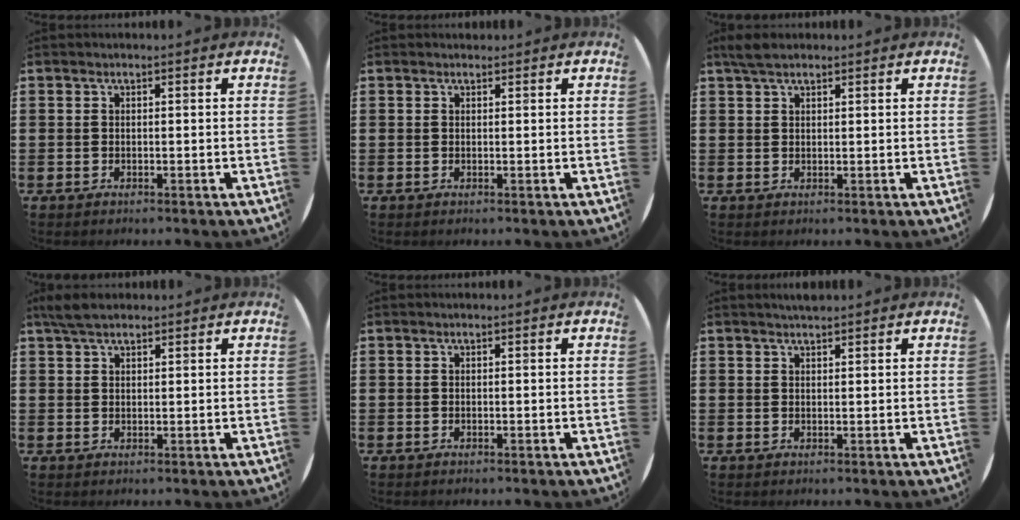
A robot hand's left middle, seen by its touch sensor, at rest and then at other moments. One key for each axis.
{"total": 0.0}
{"total": 2.6, "fx": 2.0, "fy": 0.9, "fz": 1.3, "tx": -0.029, "ty": 0.007, "tz": 0.038}
{"total": 3.5, "fx": 2.8, "fy": 1.2, "fz": 1.7, "tx": -0.039, "ty": 0.008, "tz": 0.053}
{"total": 0.0}
{"total": 1.4, "fx": 1.3, "fy": 0.0, "fz": 0.4, "tx": -0.007, "ty": 0.001, "tz": 0.024}